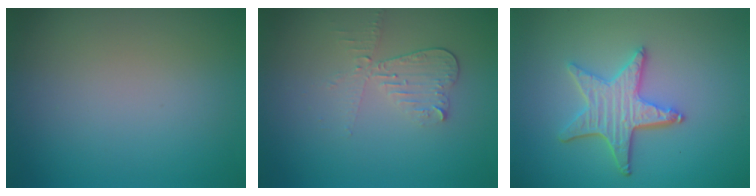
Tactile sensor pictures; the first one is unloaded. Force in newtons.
{"total": 2.5, "press": 2.3, "slide": 0.9}
{"total": 4.3, "press": 3.7, "slide": 2.2}